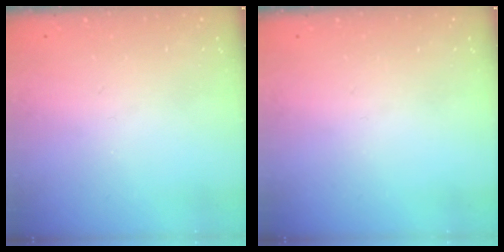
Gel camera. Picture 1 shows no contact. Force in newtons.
{"total": 0.0}